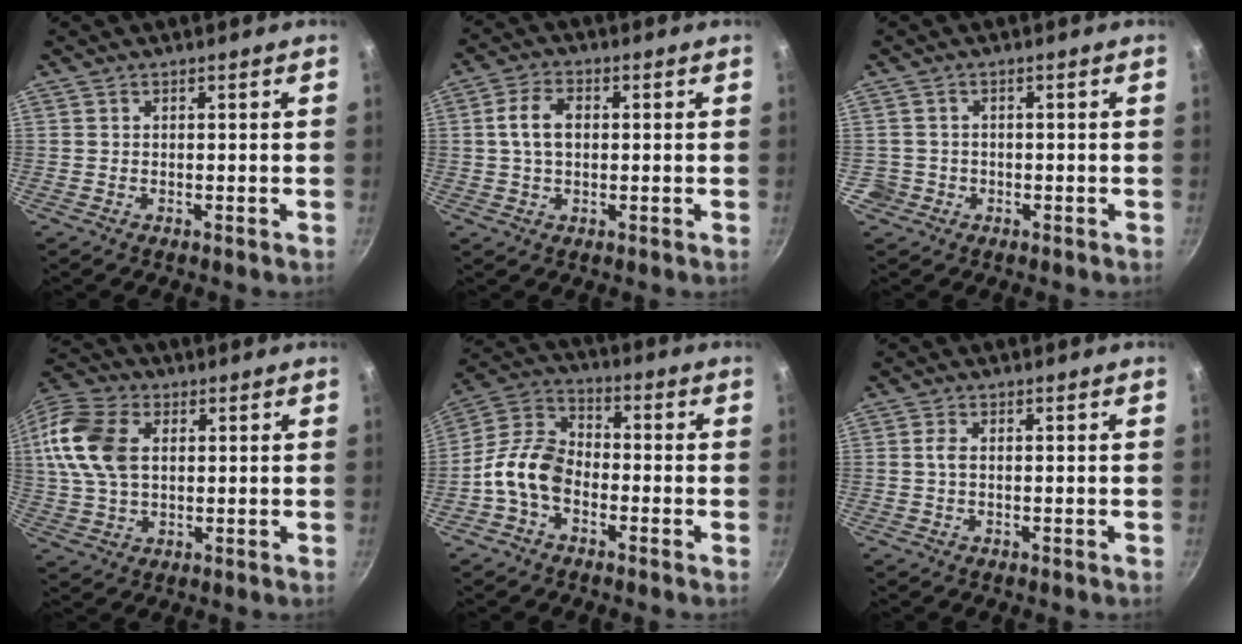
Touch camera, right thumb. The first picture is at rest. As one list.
[{"total": 6.4, "force": [0.6, 4.1, 4.8], "torque": [-0.083, 0.012, 0.008]}, {"total": 2.7, "force": [-0.7, 2.6, 0.2], "torque": [0.013, 0.021, -0.006]}, {"total": 15.0, "force": [2.8, 9.9, 10.9], "torque": [-0.215, 0.017, 0.045]}, {"total": 10.7, "force": [-3.7, 7.1, 7.0], "torque": [-0.114, 0.045, -0.093]}, {"total": 1.6, "force": [0.0, 0.8, 1.4], "torque": [-0.036, 0.005, -0.004]}]